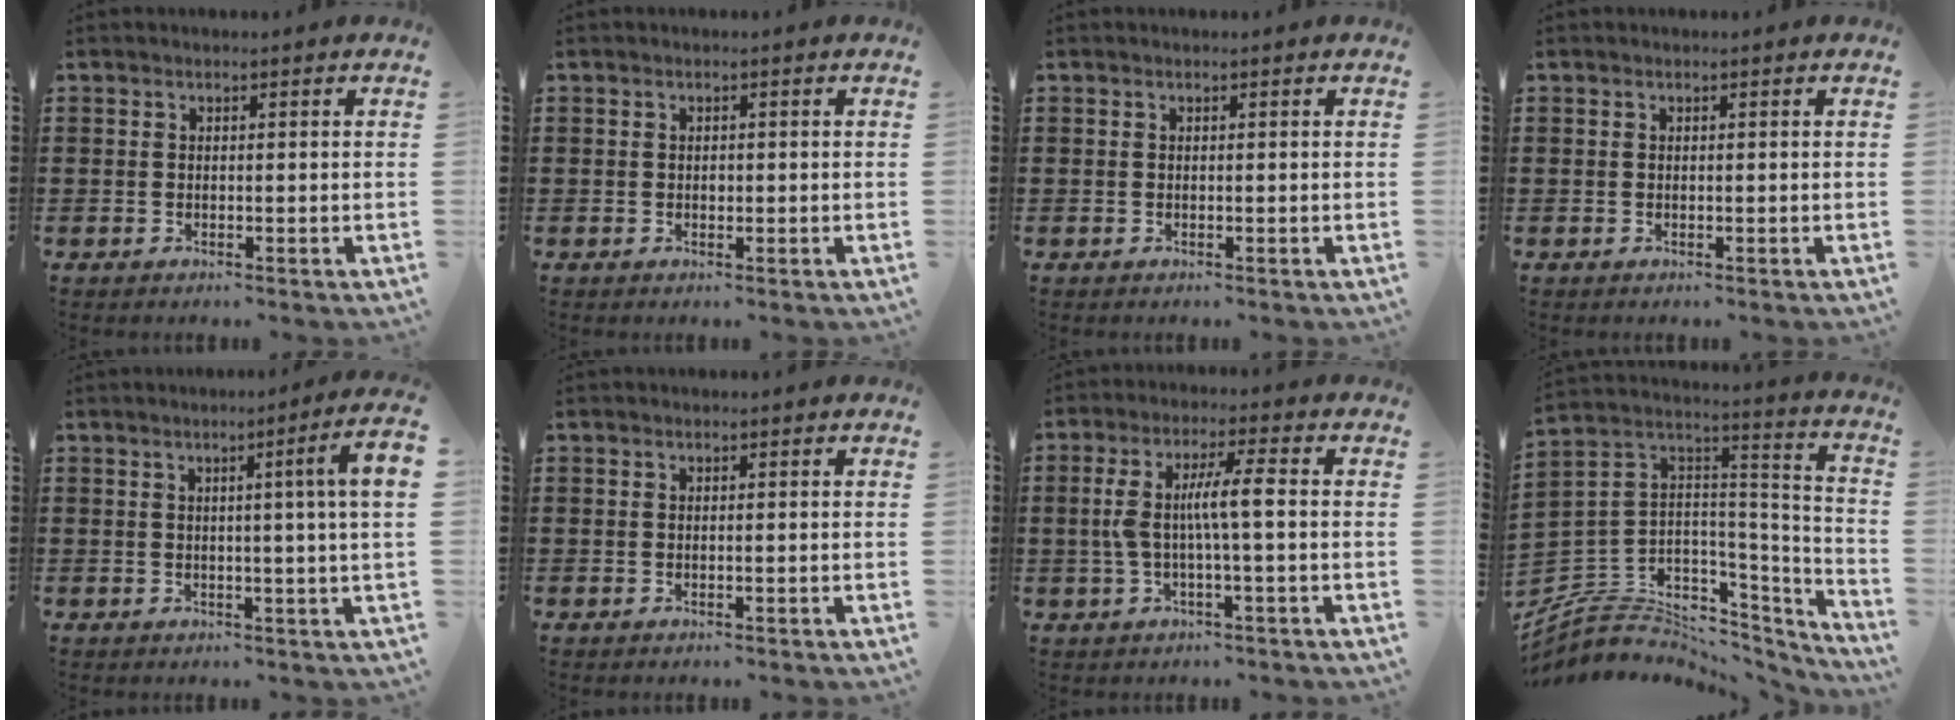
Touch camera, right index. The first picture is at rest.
{"total": 0.6, "force": [0.0, 0.4, 0.4], "torque": [-0.009, 0.000, 0.000]}
{"total": 0.0}
{"total": 0.0}
{"total": 5.1, "force": [0.9, -0.9, 4.9], "torque": [-0.081, -0.012, 0.008]}
{"total": 0.0}
{"total": 6.7, "force": [-0.2, 0.8, 6.7], "torque": [-0.132, -0.001, -0.011]}
{"total": 4.8, "force": [-2.2, 4.2, 1.0], "torque": [-0.054, -0.032, -0.042]}